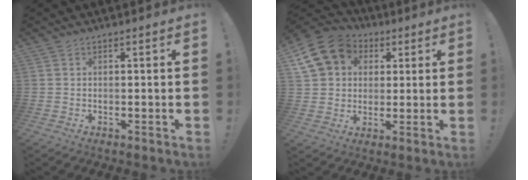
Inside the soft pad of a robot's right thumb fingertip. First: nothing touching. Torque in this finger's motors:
{"motor_torque": [0.79, 1.50, 0.60, -0.03, 0.05]}